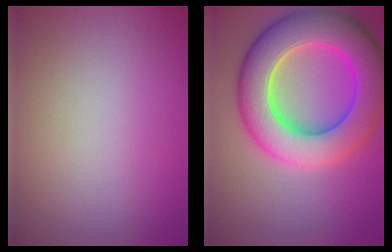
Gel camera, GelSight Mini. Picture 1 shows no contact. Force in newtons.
{"total": 11.3, "press": 11.3, "slide": 0.3}